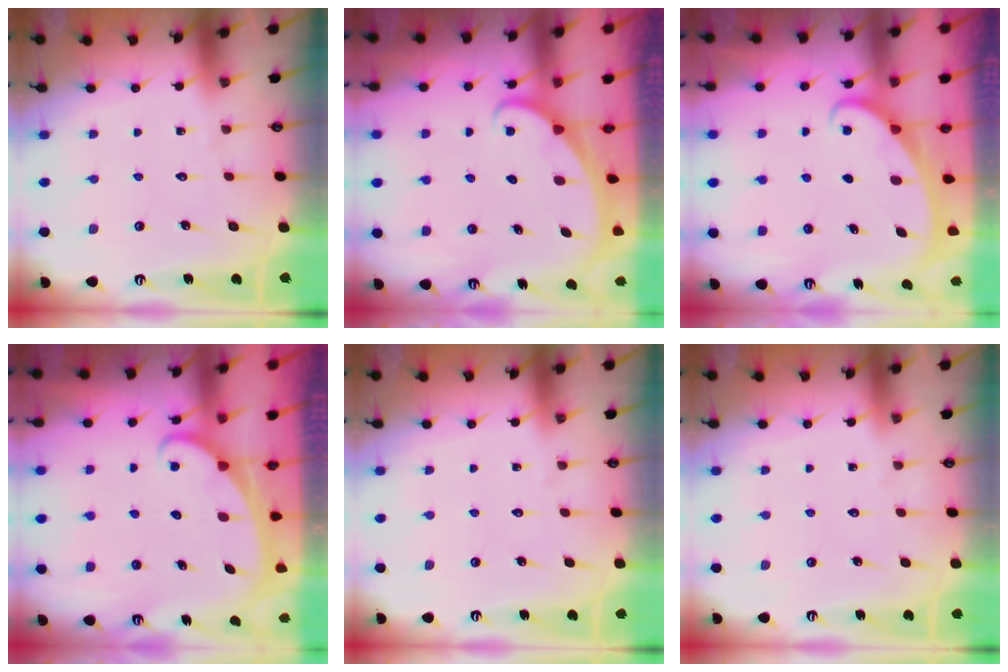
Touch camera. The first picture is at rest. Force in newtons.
{"total": 1.7, "press": 1.7, "slide": 0.1}
{"total": 2.2, "press": 2.2, "slide": 0.4}
{"total": 2.0, "press": 2.0, "slide": 0.1}
{"total": 0.0}
{"total": 0.0}